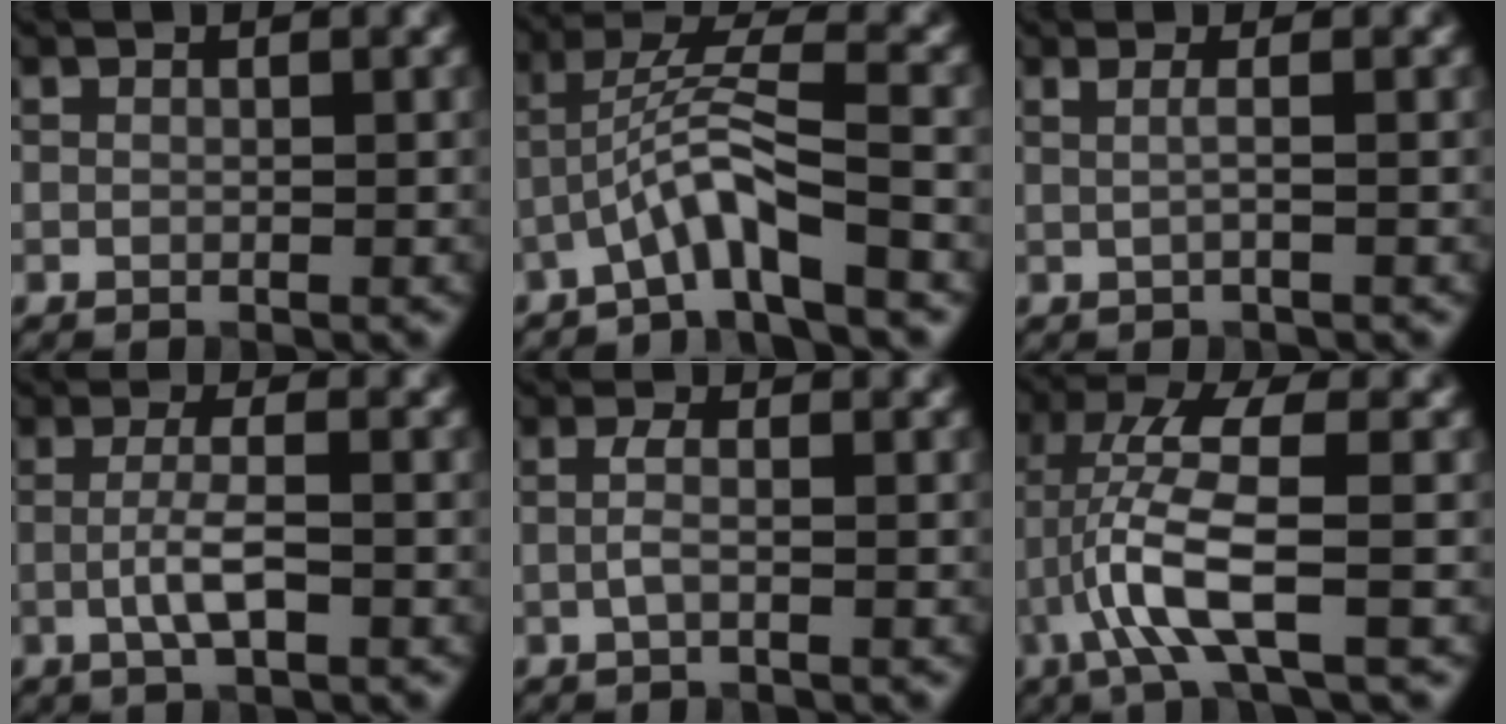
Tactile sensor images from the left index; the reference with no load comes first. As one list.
[{"total": 4.9, "force": [-2.8, 0.5, 4.0], "torque": [-0.077, 0.020, -0.058]}, {"total": 1.9, "force": [0.3, 0.8, 1.7], "torque": [-0.019, -0.003, -0.014]}, {"total": 3.0, "force": [-0.6, 0.6, 2.9], "torque": [-0.056, 0.001, -0.016]}, {"total": 1.5, "force": [-0.2, 0.4, 1.4], "torque": [-0.033, 0.002, -0.007]}, {"total": 6.9, "force": [-1.5, 1.1, 6.6], "torque": [-0.142, 0.016, -0.034]}]